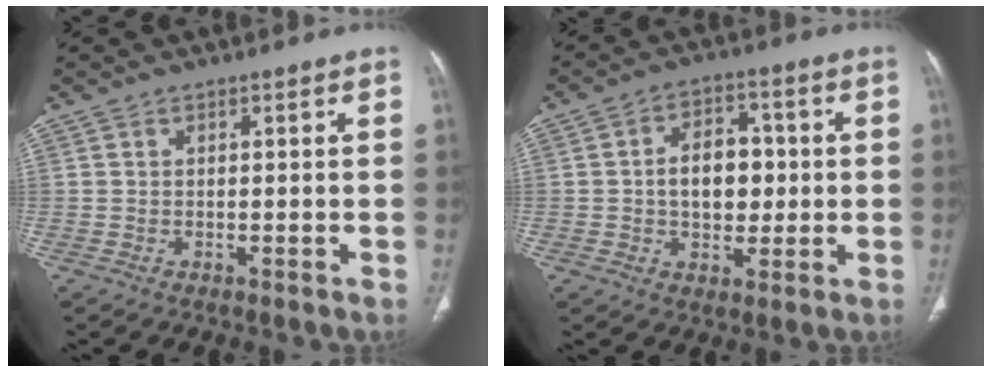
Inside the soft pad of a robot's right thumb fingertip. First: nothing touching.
{"total": 9.7, "force": [0.0, 6.6, 7.0], "torque": [-0.072, 0.014, -0.001]}